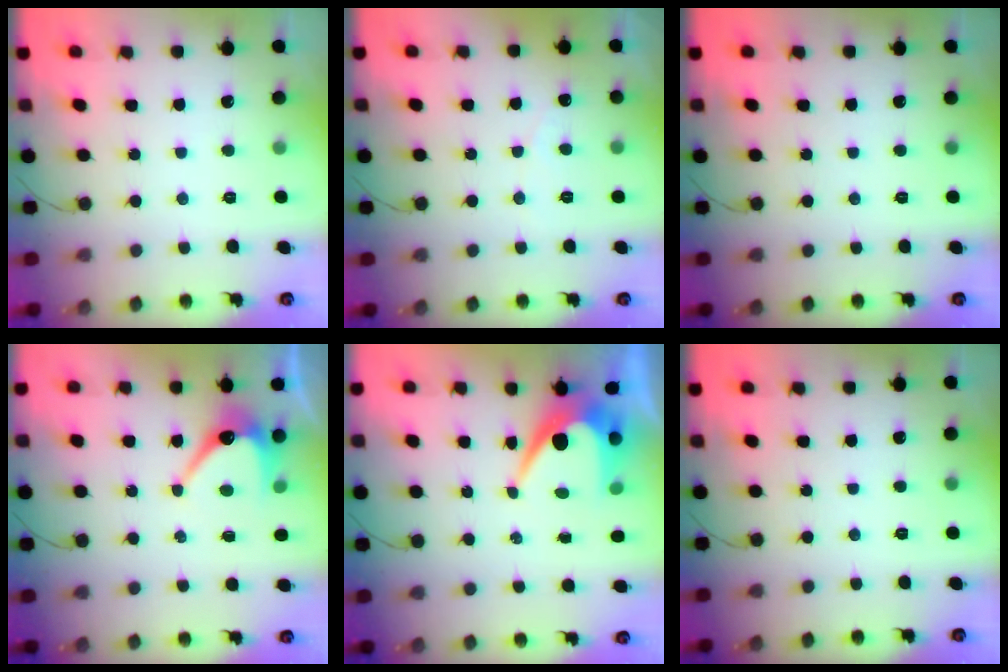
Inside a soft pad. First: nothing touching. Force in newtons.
{"total": 2.5, "press": 2.5, "slide": 0.2}
{"total": 0.0}
{"total": 7.4, "press": 7.3, "slide": 0.3}
{"total": 7.4, "press": 7.4, "slide": 0.5}
{"total": 0.0}